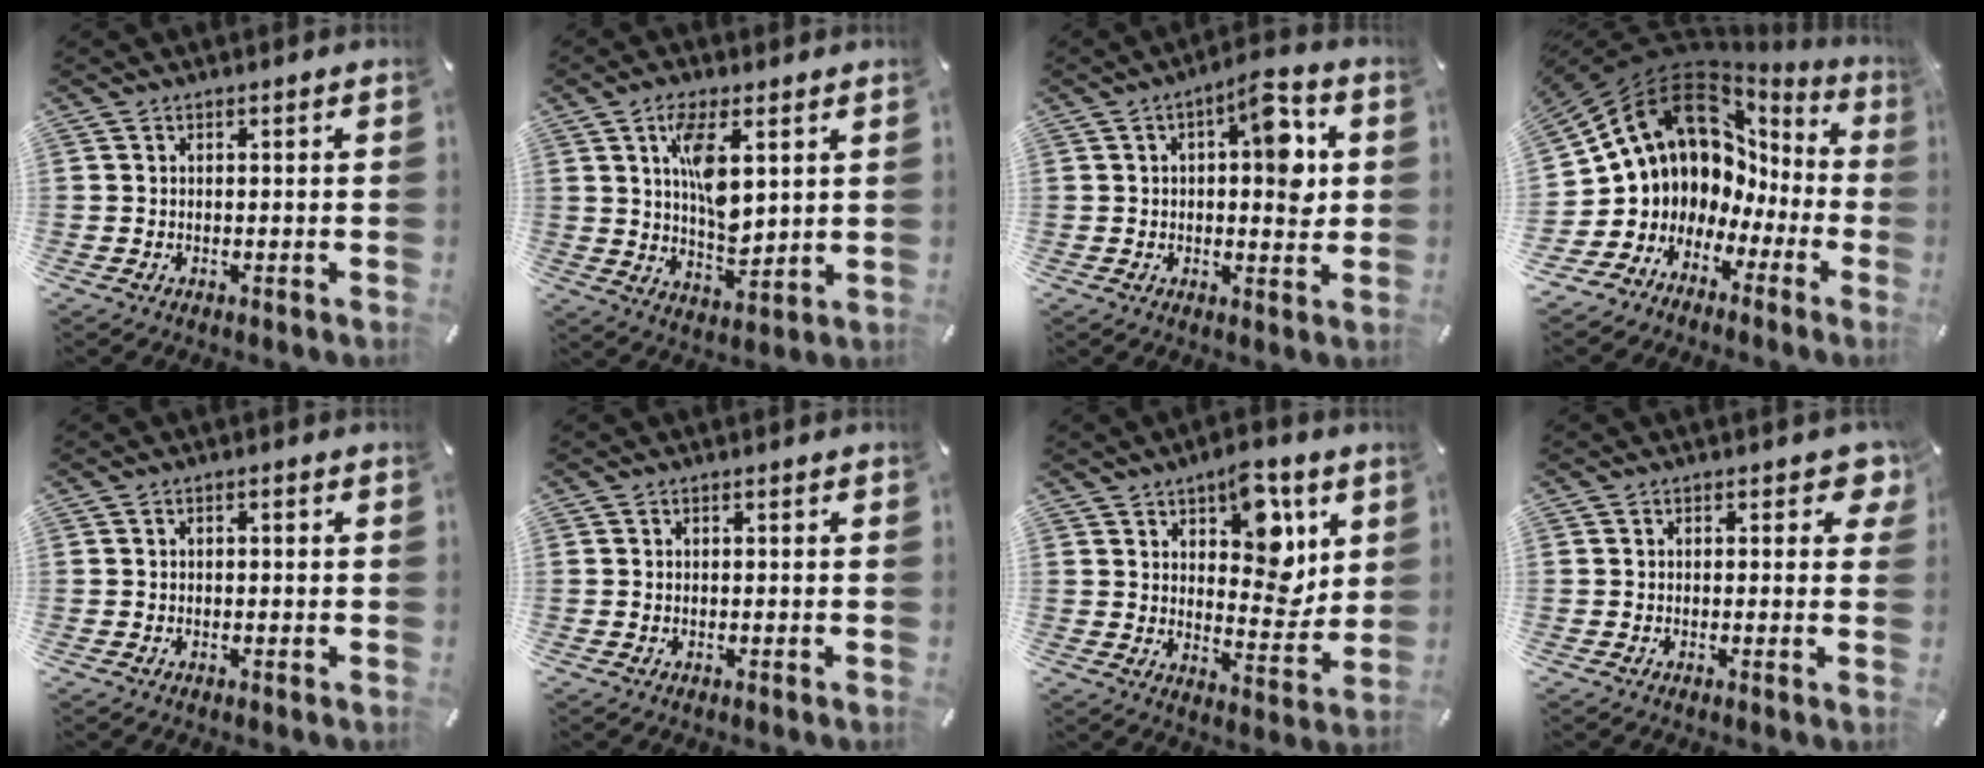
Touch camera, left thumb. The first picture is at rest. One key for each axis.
{"total": 10.6, "fx": 4.1, "fy": 5.0, "fz": 8.4, "tx": -0.137, "ty": -0.016, "tz": 0.067}
{"total": 11.0, "fx": 2.8, "fy": 5.0, "fz": 9.4, "tx": -0.109, "ty": -0.015, "tz": 0.040}
{"total": 12.3, "fx": 7.1, "fy": 9.3, "fz": 3.5, "tx": -0.074, "ty": -0.078, "tz": 0.145}
{"total": 1.0, "fx": -0.2, "fy": 0.7, "fz": 0.8, "tx": -0.014, "ty": 0.003, "tz": -0.005}
{"total": 0.6, "fx": 0.0, "fy": 0.3, "fz": 0.5, "tx": -0.009, "ty": 0.001, "tz": -0.001}
{"total": 13.2, "fx": 6.7, "fy": 7.4, "fz": 8.7, "tx": -0.096, "ty": -0.040, "tz": 0.114}
{"total": 3.4, "fx": 1.0, "fy": 2.0, "fz": 2.6, "tx": -0.021, "ty": -0.003, "tz": 0.011}